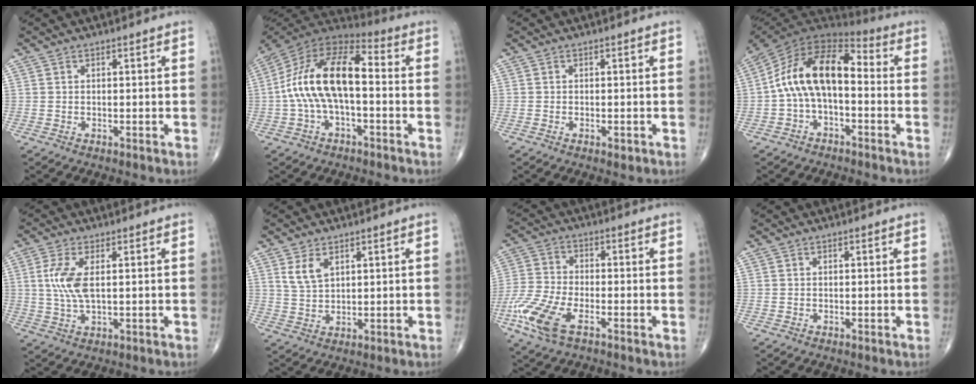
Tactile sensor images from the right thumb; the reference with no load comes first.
{"total": 16.9, "force": [-0.9, 8.0, 14.9], "torque": [-0.279, 0.048, -0.028]}
{"total": 1.1, "force": [-0.5, 0.5, 0.9], "torque": [-0.012, -0.002, -0.008]}
{"total": 15.0, "force": [-0.8, 8.2, 12.5], "torque": [-0.207, 0.052, -0.029]}
{"total": 6.6, "force": [1.2, 2.5, 6.0], "torque": [-0.144, -0.001, 0.027]}
{"total": 4.2, "force": [2.2, 2.2, 2.8], "torque": [-0.052, -0.011, 0.049]}
{"total": 11.0, "force": [-5.3, 4.8, 8.4], "torque": [-0.199, 0.005, -0.108]}
{"total": 0.0}